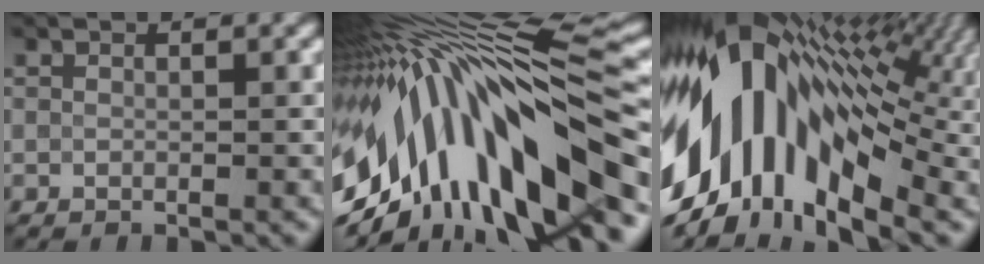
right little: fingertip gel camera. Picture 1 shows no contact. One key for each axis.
{"total": 16.5, "fx": -4.0, "fy": 6.8, "fz": 14.6, "tx": -0.256, "ty": 0.000, "tz": -0.059}
{"total": 17.0, "fx": 0.4, "fy": 10.1, "fz": 13.6, "tx": -0.261, "ty": 0.026, "tz": -0.006}